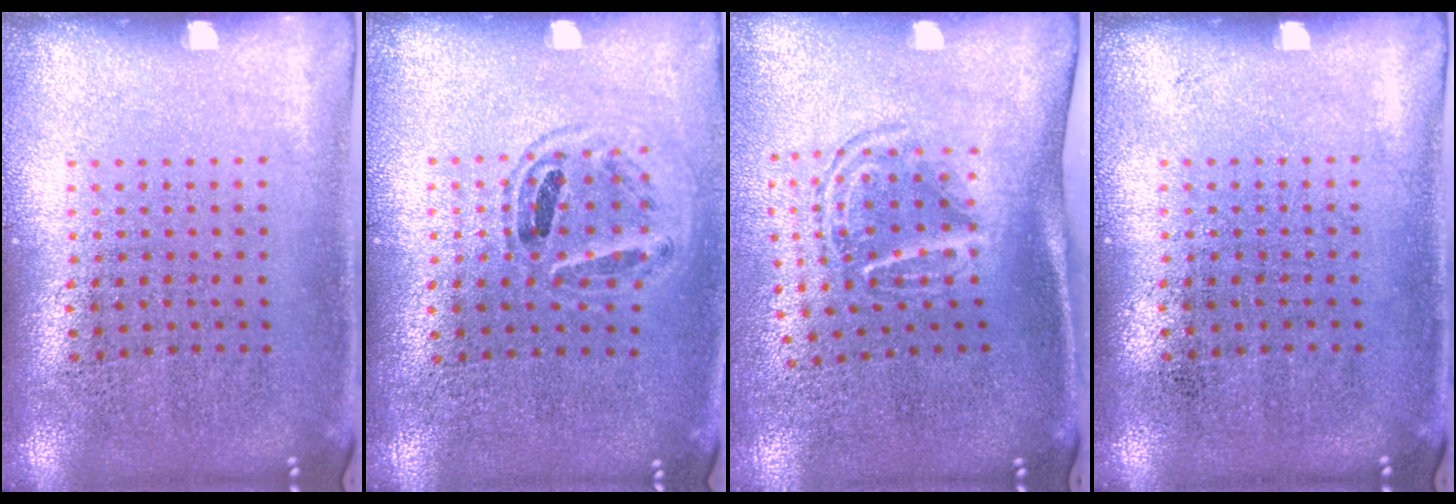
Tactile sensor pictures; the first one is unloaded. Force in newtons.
{"total": 0.9, "press": 0.9, "slide": 0.2}
{"total": 1.7, "press": 1.1, "slide": 1.3}
{"total": 0.0}